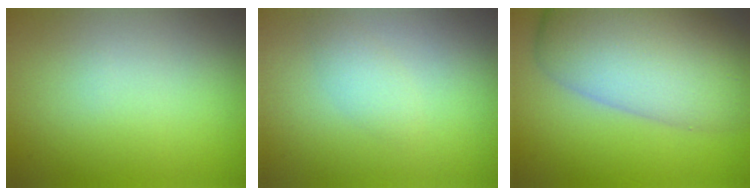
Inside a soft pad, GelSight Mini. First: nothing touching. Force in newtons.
{"total": 1.4, "press": 1.4, "slide": 0.1}
{"total": 11.8, "press": 11.8, "slide": 0.5}